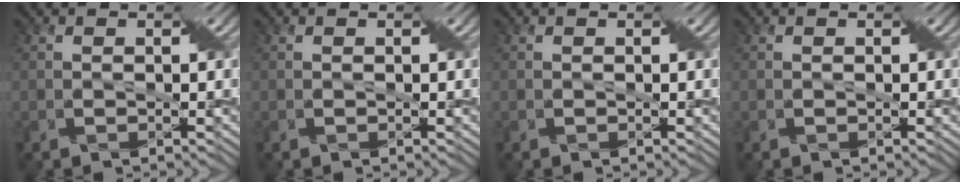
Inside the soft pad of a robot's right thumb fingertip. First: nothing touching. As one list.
[{"total": 0.0}, {"total": 0.0}, {"total": 0.0}]